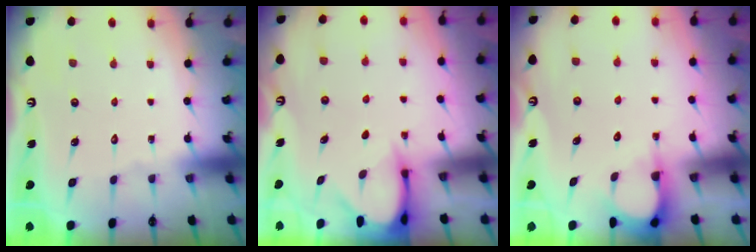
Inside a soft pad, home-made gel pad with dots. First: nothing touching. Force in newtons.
{"total": 3.8, "press": 3.8, "slide": 0.2}
{"total": 4.3, "press": 4.3, "slide": 0.2}